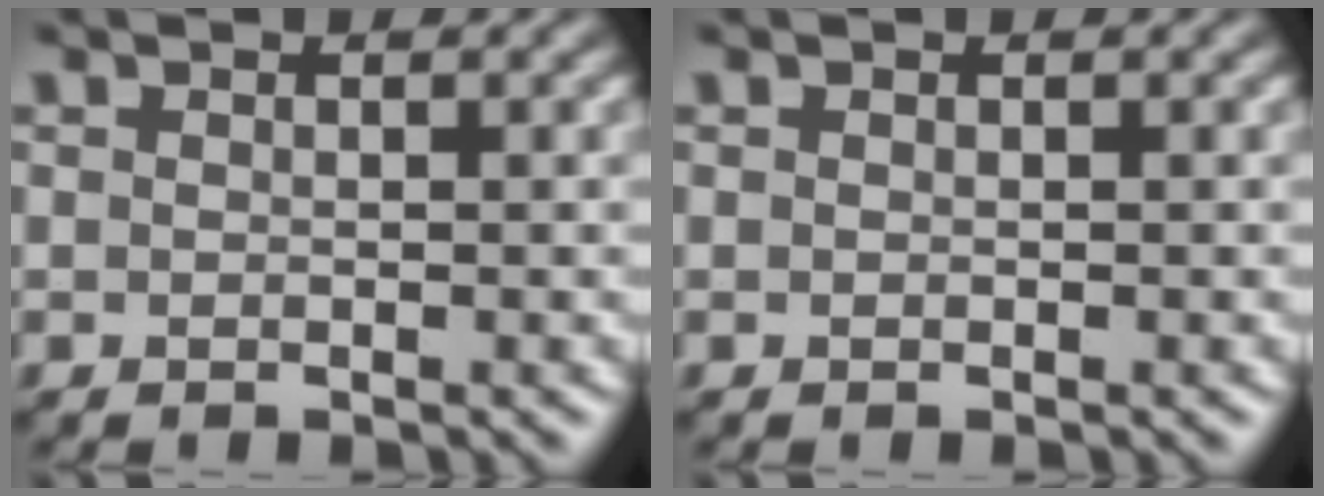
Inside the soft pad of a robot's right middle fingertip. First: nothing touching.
{"total": 0.0}